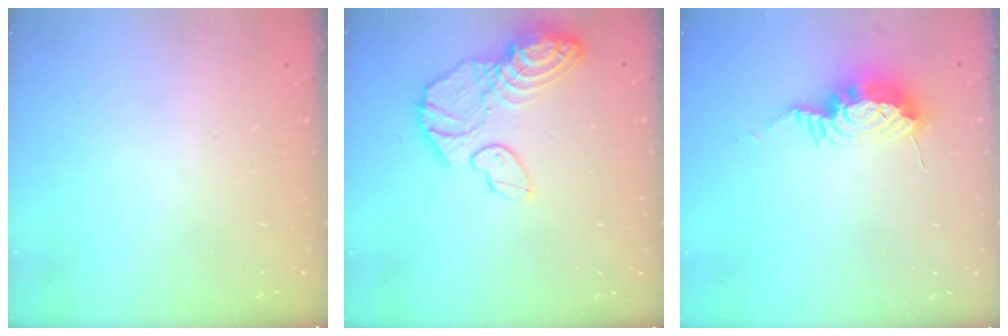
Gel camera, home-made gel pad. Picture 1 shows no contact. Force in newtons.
{"total": 15.0, "press": 14.9, "slide": 1.8}
{"total": 9.9, "press": 9.8, "slide": 0.9}